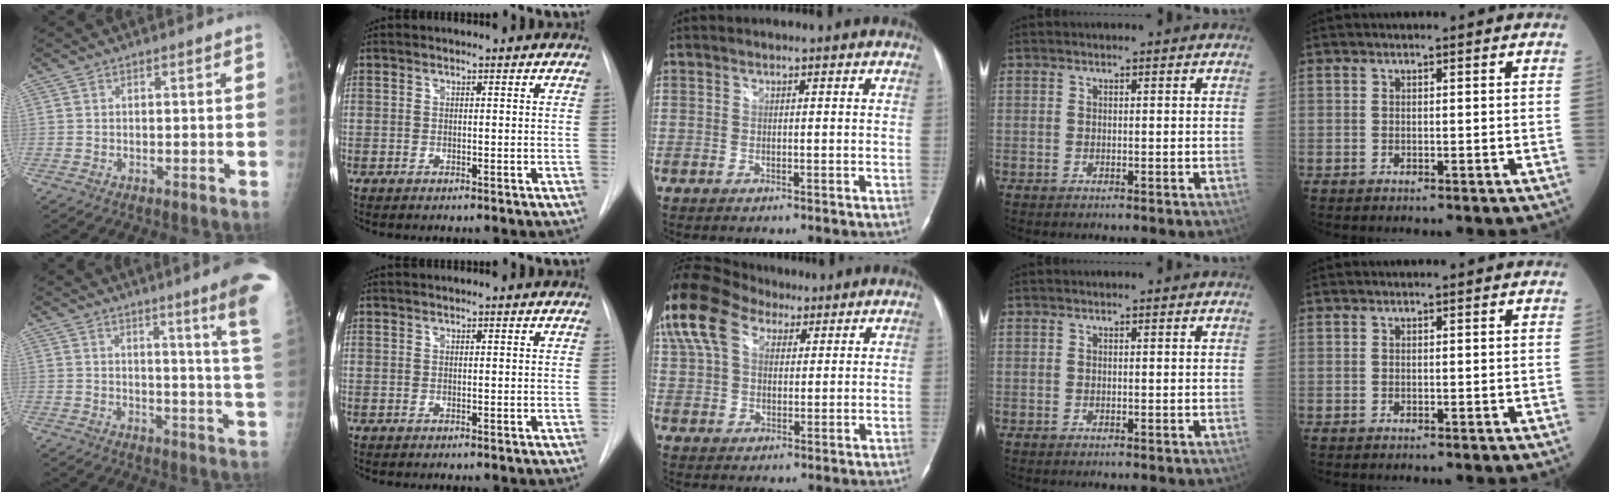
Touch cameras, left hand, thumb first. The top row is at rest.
{"thumb": {"total": 13.6, "force": [8.6, -1.0, 10.5], "torque": [-0.127, -0.065, 0.094]}, "index": {"total": 1.0, "force": [0.9, 0.1, 0.4], "torque": [-0.006, 0.017, 0.013]}, "middle": {"total": 24.0, "force": [13.4, 15.7, 12.1], "torque": [-0.353, 0.107, 0.250]}}